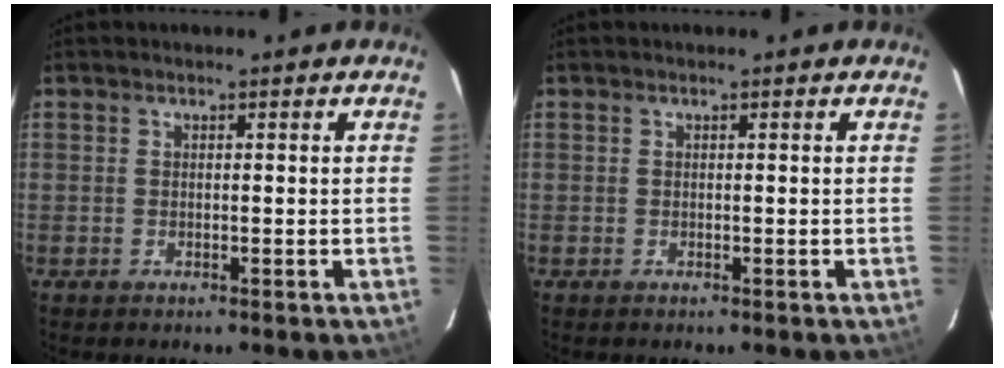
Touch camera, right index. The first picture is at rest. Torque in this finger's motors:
{"motor_torque": [0.00, 0.00, 0.00, 0.00]}